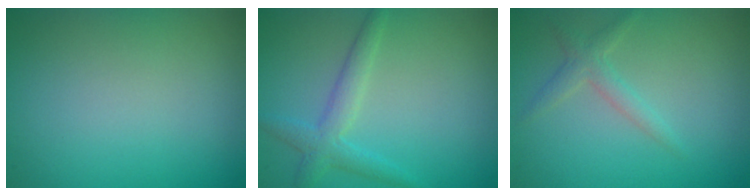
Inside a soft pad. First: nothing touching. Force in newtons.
{"total": 2.4, "press": 2.4, "slide": 0.1}
{"total": 1.7, "press": 1.6, "slide": 0.1}